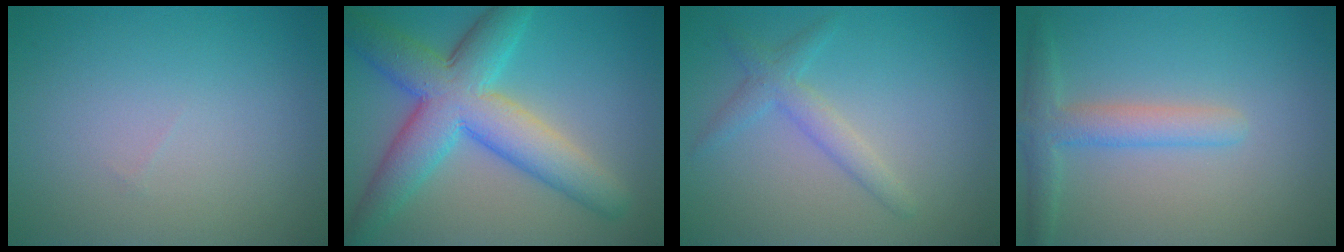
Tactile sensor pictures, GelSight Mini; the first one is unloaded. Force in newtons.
{"total": 9.0, "press": 9.0, "slide": 0.0}
{"total": 2.3, "press": 2.3, "slide": 0.1}
{"total": 3.1, "press": 3.1, "slide": 0.1}